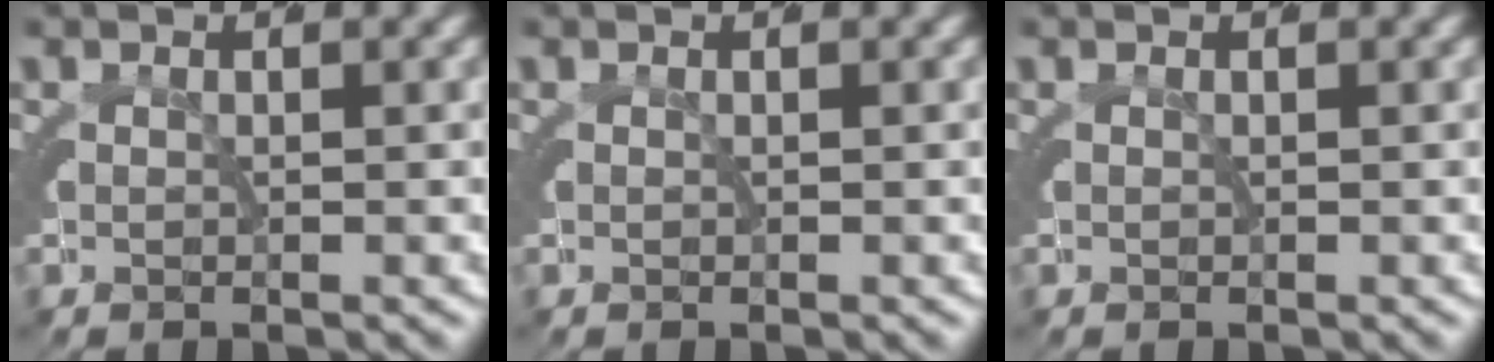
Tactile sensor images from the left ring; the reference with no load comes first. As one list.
[{"total": 0.0}, {"total": 0.0}]